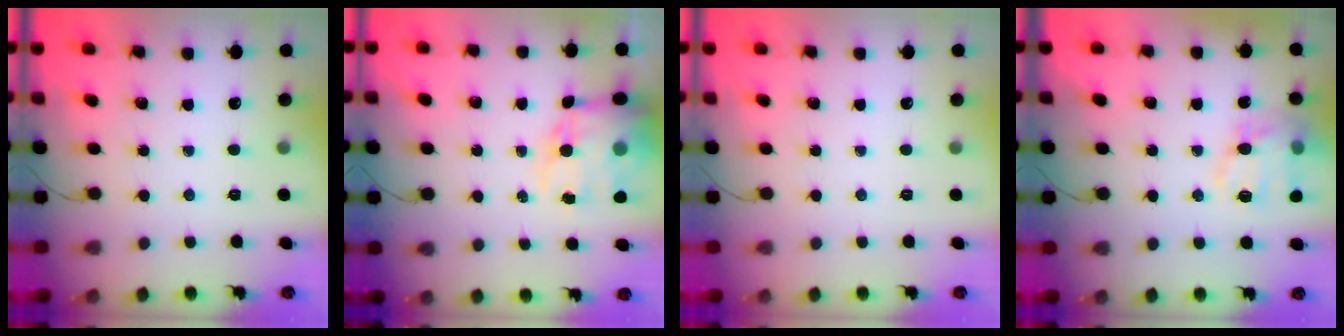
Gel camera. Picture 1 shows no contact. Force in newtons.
{"total": 16.1, "press": 15.6, "slide": 3.6}
{"total": 0.0}
{"total": 16.4, "press": 16.1, "slide": 2.7}